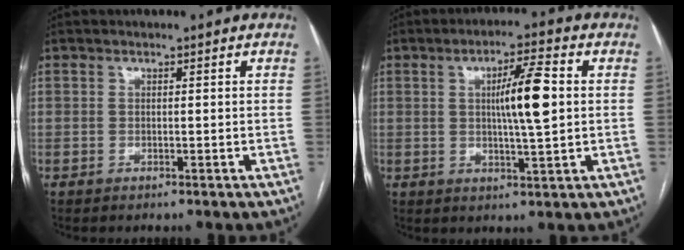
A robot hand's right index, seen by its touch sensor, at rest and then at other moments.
{"total": 8.2, "force": [1.0, 0.6, 8.1], "torque": [-0.134, 0.005, 0.016]}